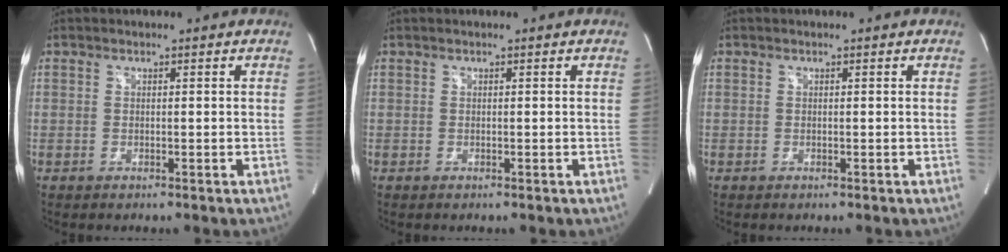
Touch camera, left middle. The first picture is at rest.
{"total": 0.0}
{"total": 0.0}